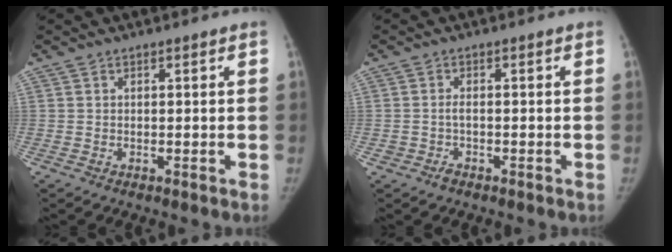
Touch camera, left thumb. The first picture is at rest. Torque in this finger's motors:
{"motor_torque": [-0.02, 0.02, 0.01, -0.01, 0.02]}